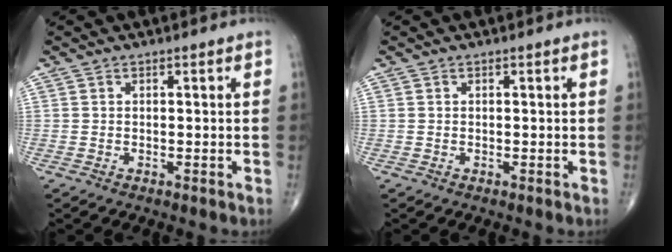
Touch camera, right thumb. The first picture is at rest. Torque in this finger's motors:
{"motor_torque": [0.00, 0.00, -0.01, -0.01, 0.00]}